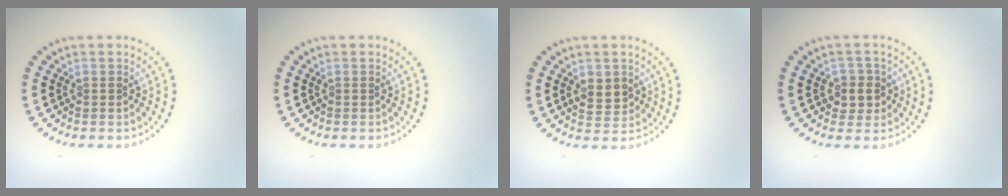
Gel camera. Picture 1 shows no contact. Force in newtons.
{"total": 0.0}
{"total": 2.5, "press": 2.5, "slide": 0.4}
{"total": 2.2, "press": 2.0, "slide": 1.0}